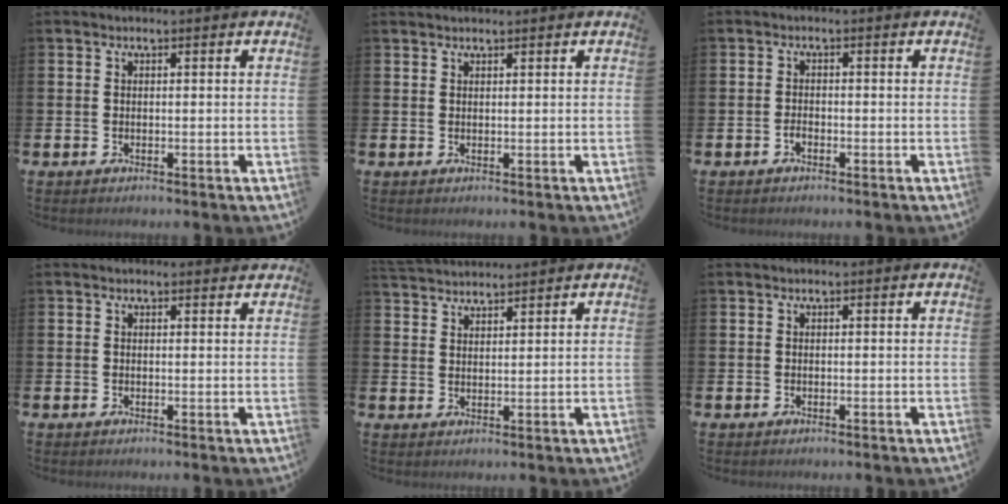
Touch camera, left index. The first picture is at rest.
{"total": 0.9, "force": [0.9, 0.1, 0.2], "torque": [0.005, -0.001, 0.014]}
{"total": 1.0, "force": [-0.7, 0.5, 0.5], "torque": [-0.017, 0.000, -0.012]}
{"total": 0.7, "force": [0.6, 0.3, 0.2], "torque": [0.008, -0.001, 0.008]}
{"total": 3.2, "force": [3.2, 0.4, 0.0], "torque": [-0.017, -0.011, 0.061]}
{"total": 0.0}